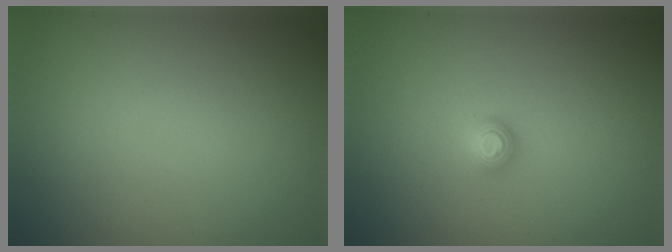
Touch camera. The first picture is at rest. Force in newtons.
{"total": 1.2, "press": 1.1, "slide": 0.3}